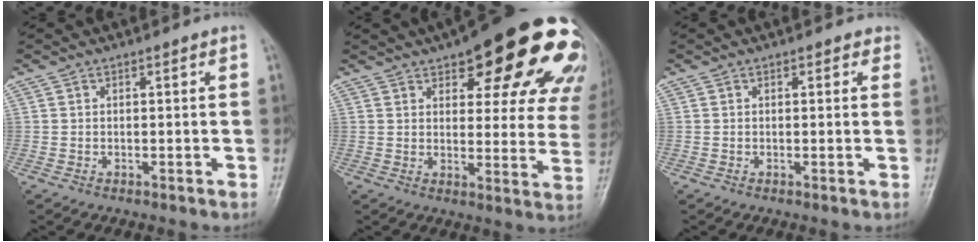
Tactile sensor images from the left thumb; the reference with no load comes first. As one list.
[{"total": 26.3, "force": [15.3, 9.6, 19.1], "torque": [-0.197, -0.035, 0.187]}, {"total": 1.5, "force": [0.9, 0.9, 0.8], "torque": [0.007, 0.000, 0.004]}]